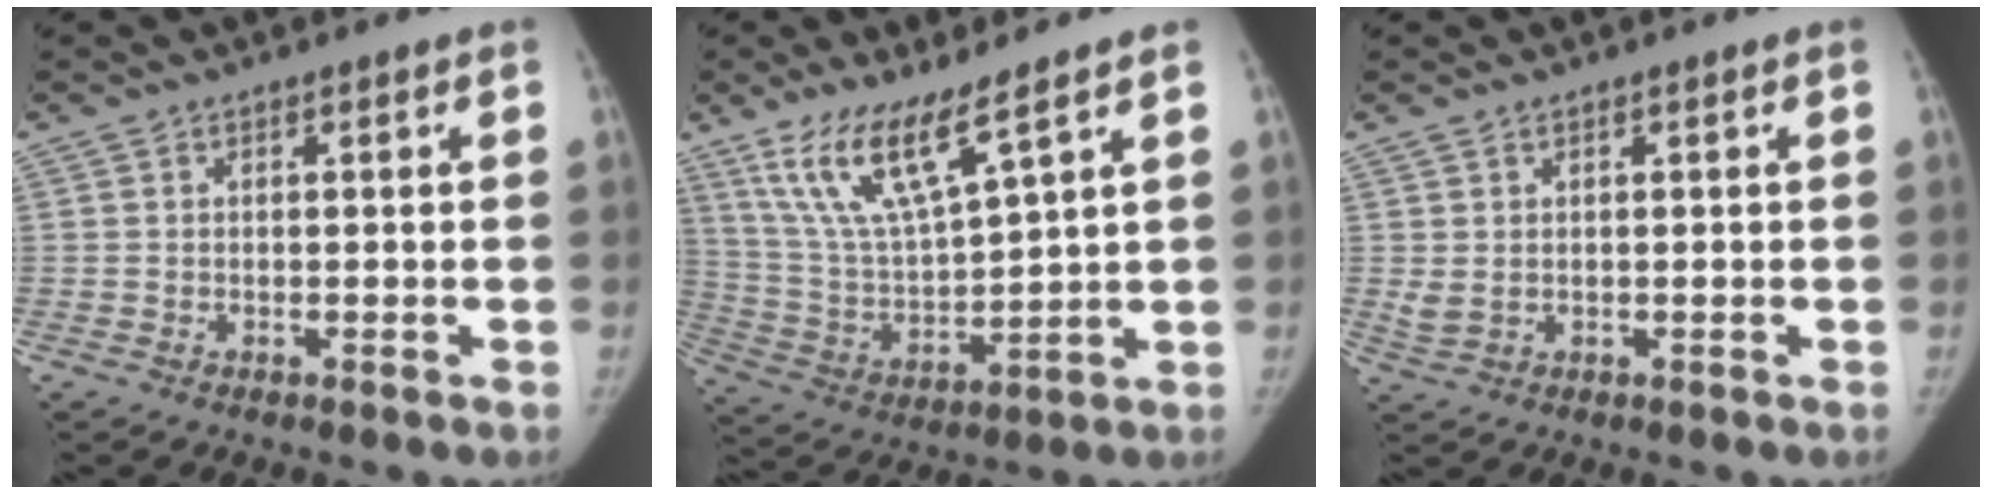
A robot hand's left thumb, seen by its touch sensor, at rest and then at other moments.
{"total": 12.6, "force": [8.4, 2.3, 9.1], "torque": [-0.172, -0.045, 0.180]}
{"total": 2.0, "force": [0.2, 1.3, 1.5], "torque": [-0.034, 0.000, 0.010]}